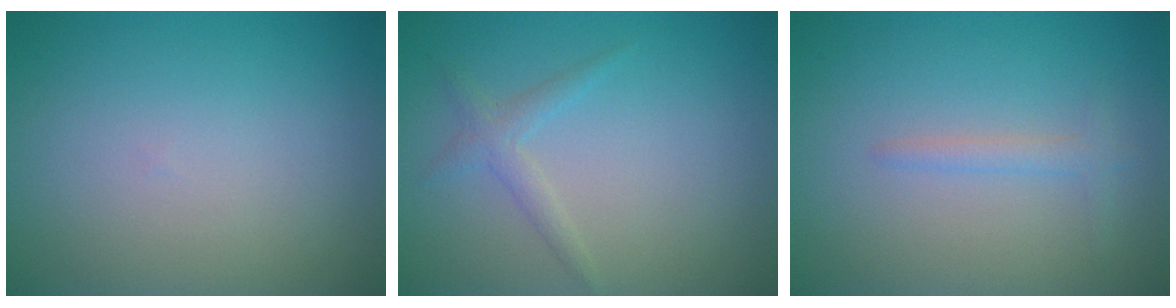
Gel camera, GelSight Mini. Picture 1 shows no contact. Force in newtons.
{"total": 1.5, "press": 1.5, "slide": 0.1}
{"total": 1.3, "press": 1.3, "slide": 0.1}